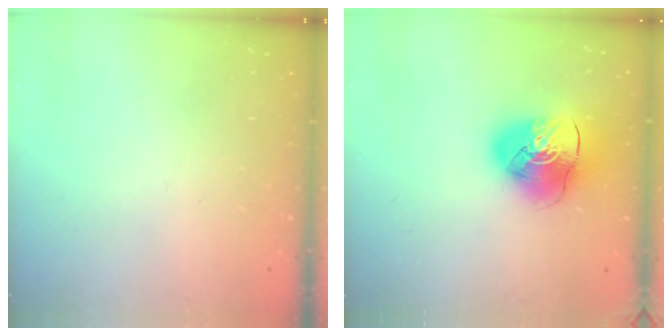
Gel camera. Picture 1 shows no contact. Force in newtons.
{"total": 12.8, "press": 12.7, "slide": 2.0}